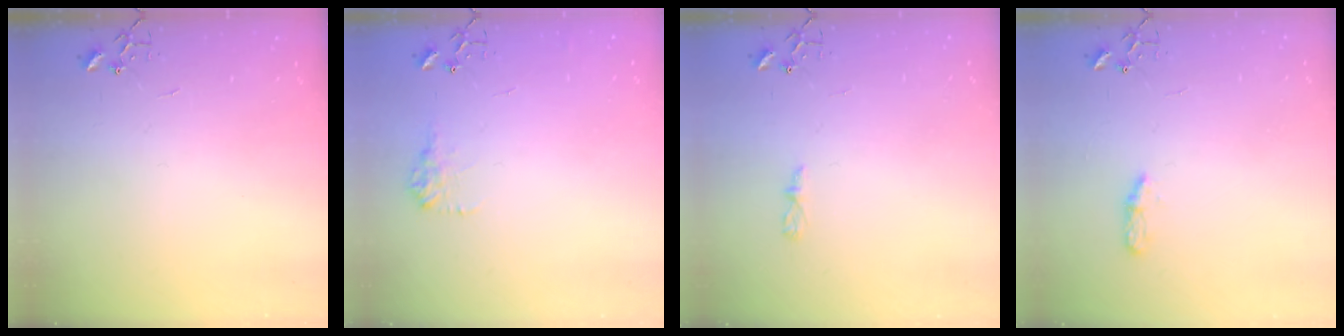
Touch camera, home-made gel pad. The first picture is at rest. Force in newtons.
{"total": 8.9, "press": 8.9, "slide": 0.3}
{"total": 4.4, "press": 4.4, "slide": 0.6}
{"total": 4.9, "press": 4.8, "slide": 0.6}